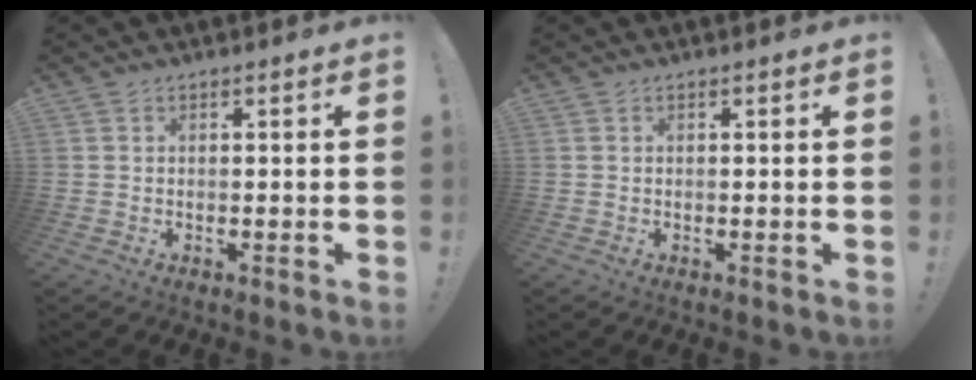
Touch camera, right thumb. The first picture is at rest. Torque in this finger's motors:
{"motor_torque": [-0.06, 0.06, -0.26, 0.26, 0.00]}